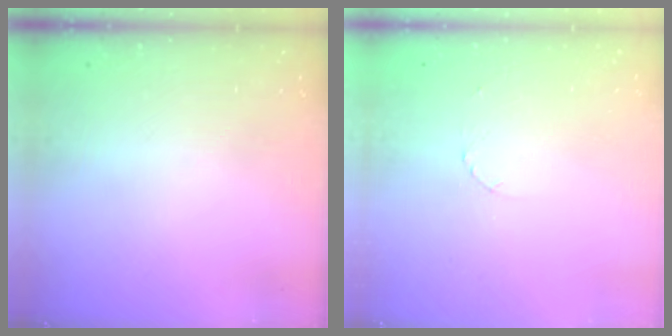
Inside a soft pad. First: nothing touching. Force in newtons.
{"total": 1.3, "press": 1.3, "slide": 0.1}